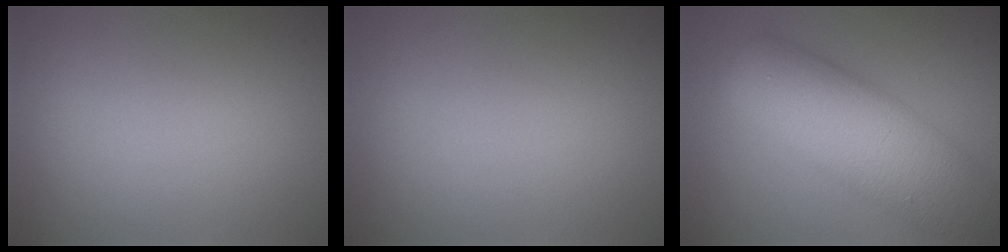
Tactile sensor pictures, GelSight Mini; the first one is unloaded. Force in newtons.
{"total": 0.0}
{"total": 10.2, "press": 10.2, "slide": 0.4}